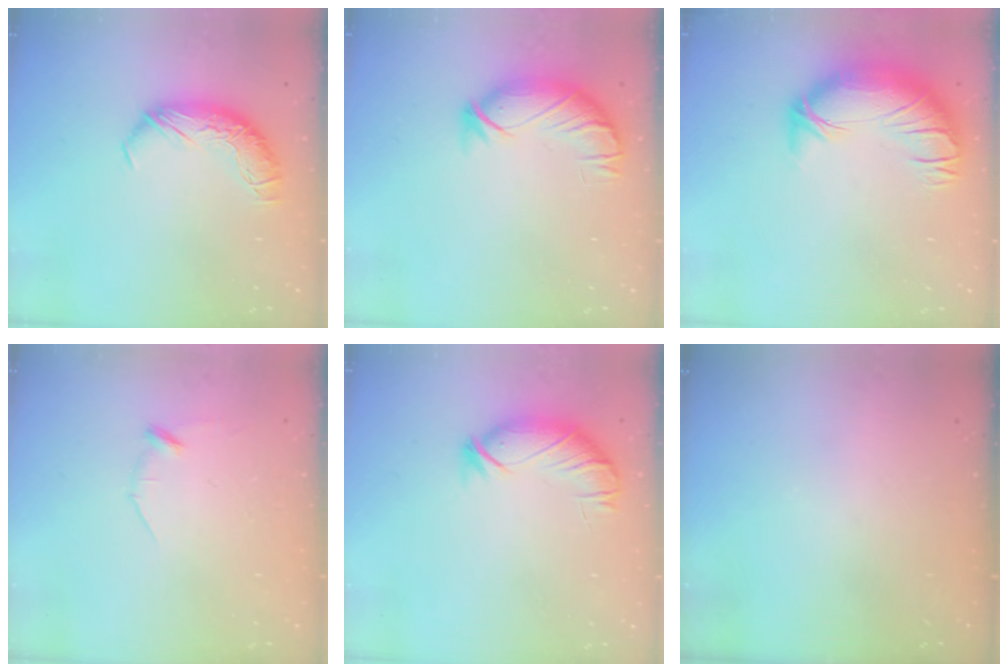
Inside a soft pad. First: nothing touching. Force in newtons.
{"total": 3.6, "press": 3.0, "slide": 2.0}
{"total": 3.7, "press": 1.9, "slide": 3.1}
{"total": 8.0, "press": 8.0, "slide": 0.8}
{"total": 3.8, "press": 3.5, "slide": 1.5}
{"total": 11.2, "press": 11.2, "slide": 0.4}